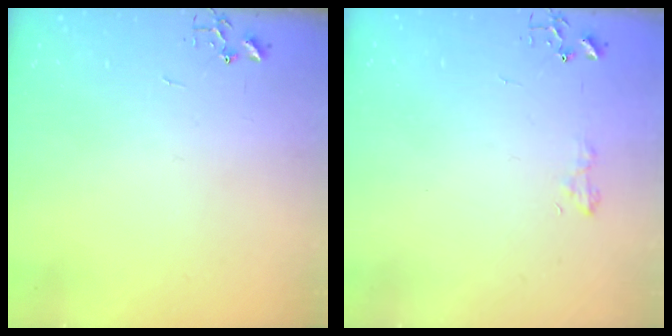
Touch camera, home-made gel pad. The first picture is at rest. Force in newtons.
{"total": 5.6, "press": 5.6, "slide": 0.6}